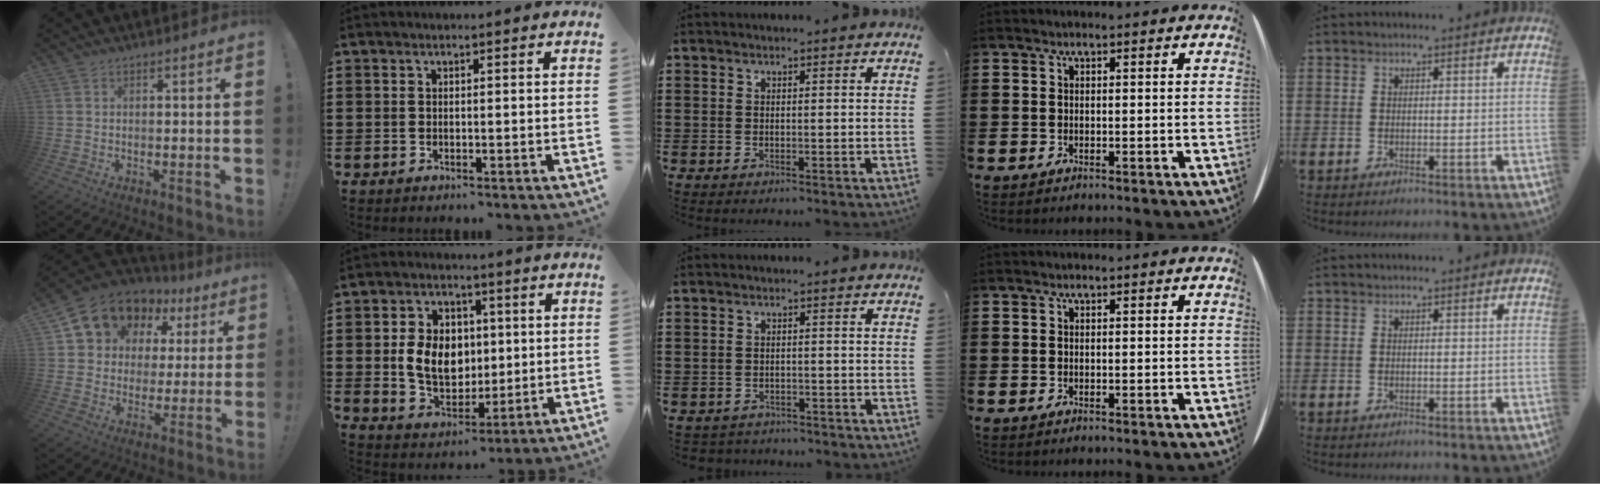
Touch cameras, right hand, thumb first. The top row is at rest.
{"thumb": {"total": 12.6, "force": [7.8, 9.0, 4.0], "torque": [-0.071, -0.054, 0.157]}, "index": {"total": 8.5, "force": [0.4, 6.6, 5.4], "torque": [-0.115, 0.010, 0.003]}, "middle": {"total": 1.8, "force": [-1.8, 0.3, -0.2], "torque": [-0.003, 0.000, -0.041]}}